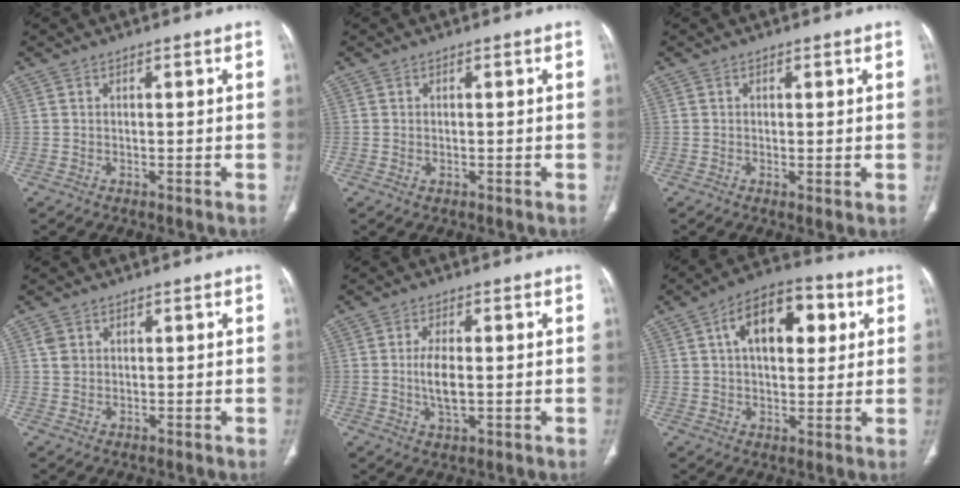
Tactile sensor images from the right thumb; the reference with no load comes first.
{"total": 0.7, "force": [-0.2, 0.5, 0.5], "torque": [-0.013, 0.004, 0.002]}
{"total": 1.1, "force": [-0.1, 0.3, 1.1], "torque": [-0.025, -0.007, -0.001]}
{"total": 2.0, "force": [0.7, 1.7, 0.9], "torque": [-0.015, 0.000, 0.016]}
{"total": 5.5, "force": [-0.3, 2.5, 4.9], "torque": [-0.096, -0.005, -0.004]}
{"total": 14.5, "force": [4.4, 8.2, 11.2], "torque": [-0.143, 0.014, 0.065]}